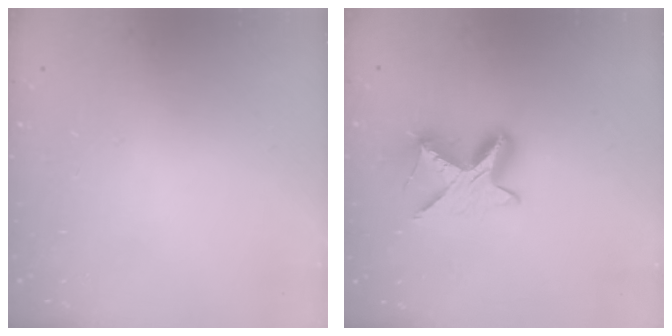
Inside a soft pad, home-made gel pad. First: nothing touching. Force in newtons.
{"total": 9.2, "press": 9.2, "slide": 0.3}